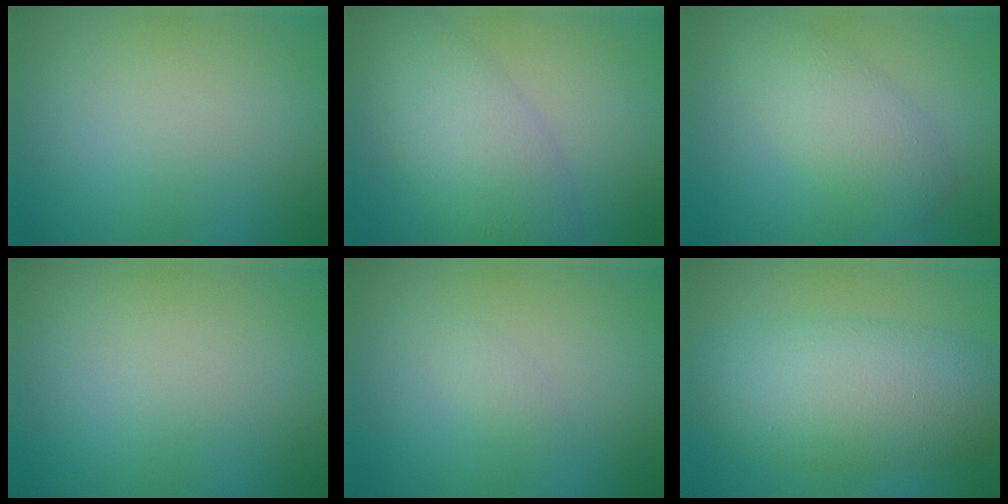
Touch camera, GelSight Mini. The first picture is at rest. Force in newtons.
{"total": 5.6, "press": 5.6, "slide": 0.4}
{"total": 4.1, "press": 4.1, "slide": 0.1}
{"total": 0.0}
{"total": 0.7, "press": 0.7, "slide": 0.0}
{"total": 9.0, "press": 9.0, "slide": 0.2}